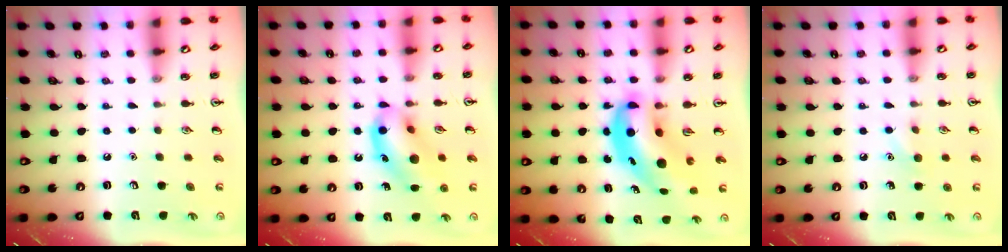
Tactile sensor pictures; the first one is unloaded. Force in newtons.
{"total": 13.0, "press": 12.9, "slide": 1.9}
{"total": 10.1, "press": 9.8, "slide": 2.8}
{"total": 5.7, "press": 5.5, "slide": 1.7}